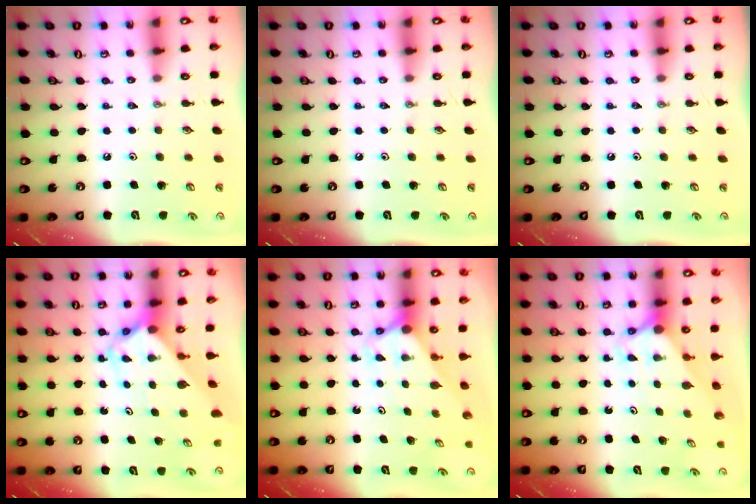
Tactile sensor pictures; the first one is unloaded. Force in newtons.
{"total": 0.0}
{"total": 0.0}
{"total": 3.2, "press": 3.1, "slide": 0.3}
{"total": 2.8, "press": 2.8, "slide": 0.0}
{"total": 2.7, "press": 2.7, "slide": 0.0}